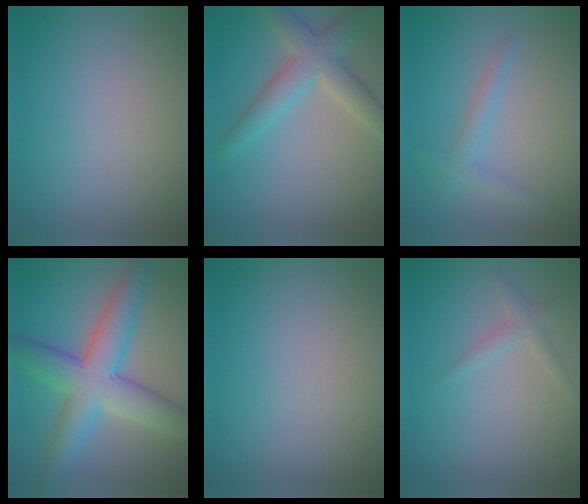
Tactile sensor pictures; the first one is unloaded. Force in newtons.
{"total": 3.5, "press": 3.5, "slide": 0.2}
{"total": 1.6, "press": 1.6, "slide": 0.1}
{"total": 7.7, "press": 7.7, "slide": 0.1}
{"total": 0.0}
{"total": 1.3, "press": 1.3, "slide": 0.0}